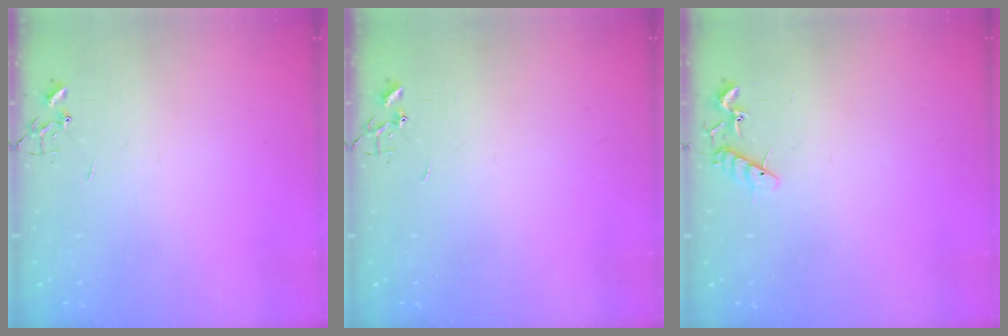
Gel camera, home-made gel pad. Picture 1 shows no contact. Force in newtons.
{"total": 0.0}
{"total": 10.4, "press": 10.3, "slide": 0.9}